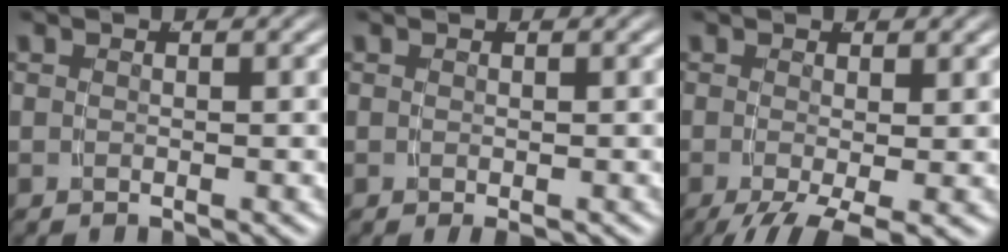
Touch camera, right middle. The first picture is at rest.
{"total": 1.0, "force": [-0.6, 0.3, 0.7], "torque": [-0.009, -0.005, -0.005]}
{"total": 6.1, "force": [-3.6, 2.7, 4.1], "torque": [-0.069, -0.036, -0.035]}